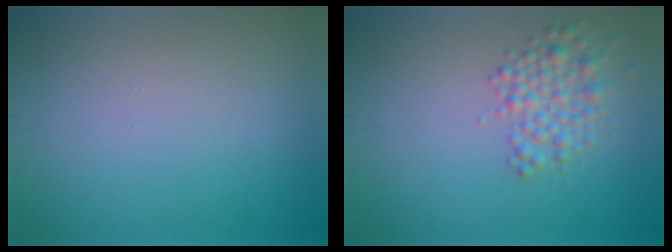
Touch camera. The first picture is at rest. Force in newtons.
{"total": 2.9, "press": 2.9, "slide": 0.1}